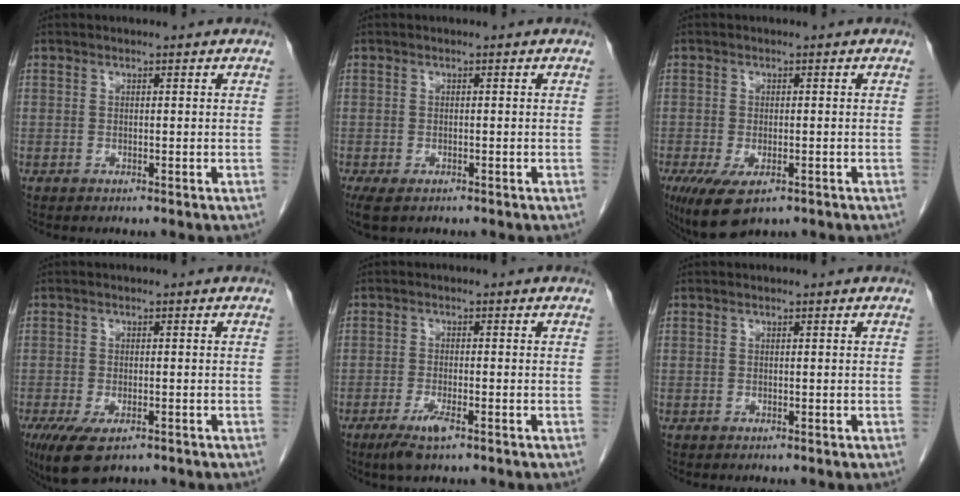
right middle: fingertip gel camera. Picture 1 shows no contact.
{"total": 3.8, "force": [-2.5, 1.8, 2.2], "torque": [-0.041, -0.010, -0.038]}
{"total": 7.0, "force": [-3.9, 2.9, 5.0], "torque": [-0.084, -0.016, -0.058]}
{"total": 7.0, "force": [-4.3, 2.9, 4.8], "torque": [-0.083, -0.015, -0.069]}
{"total": 3.8, "force": [-2.3, 0.5, 3.0], "torque": [-0.065, -0.009, -0.043]}
{"total": 0.0}